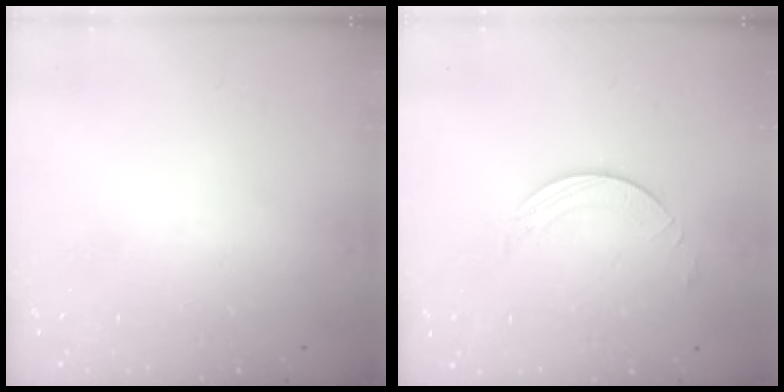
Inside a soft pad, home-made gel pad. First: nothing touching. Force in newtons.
{"total": 1.6, "press": 1.6, "slide": 0.2}